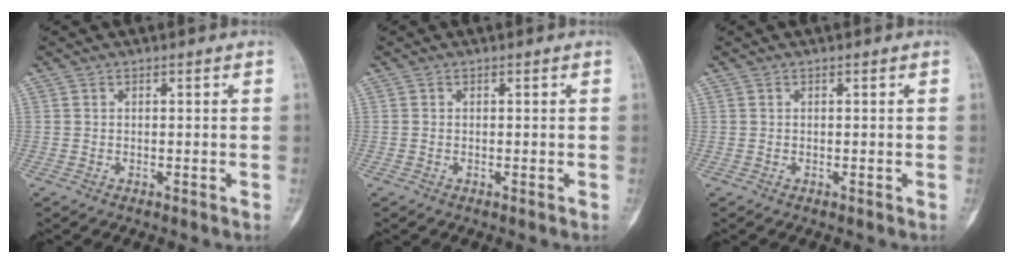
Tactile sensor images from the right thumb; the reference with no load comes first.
{"total": 0.0}
{"total": 0.0}